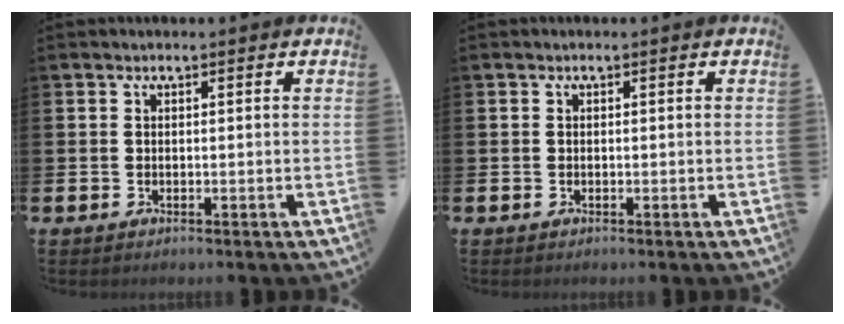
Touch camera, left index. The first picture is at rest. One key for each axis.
{"total": 0.0}